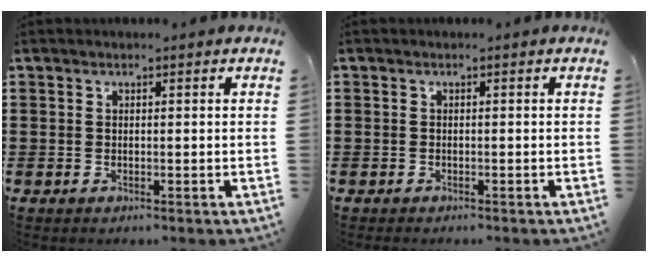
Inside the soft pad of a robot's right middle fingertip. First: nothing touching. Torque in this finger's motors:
{"motor_torque": [-0.12, 0.02, -0.28, -0.21]}